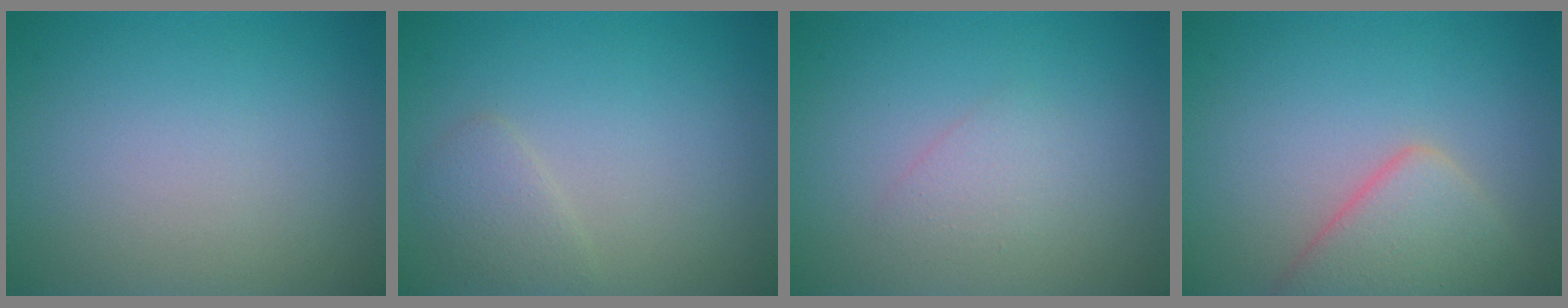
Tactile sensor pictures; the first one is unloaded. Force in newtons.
{"total": 1.7, "press": 1.7, "slide": 0.0}
{"total": 1.4, "press": 1.4, "slide": 0.2}
{"total": 4.2, "press": 4.2, "slide": 0.2}